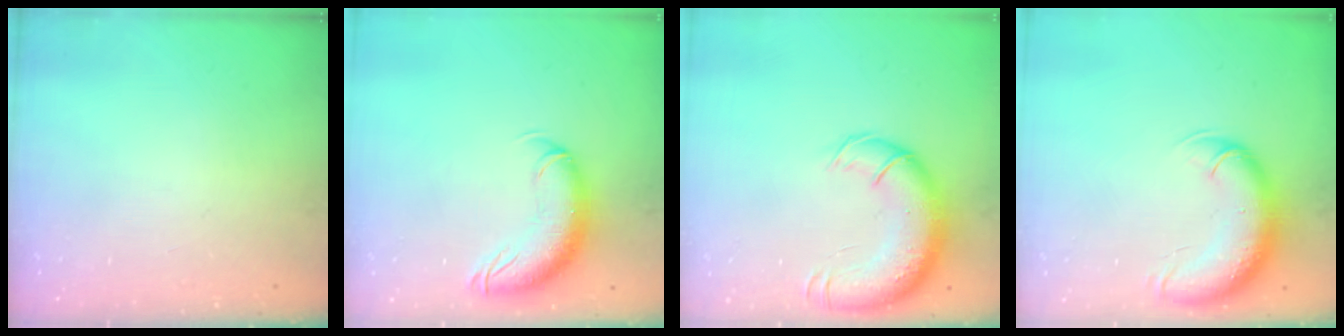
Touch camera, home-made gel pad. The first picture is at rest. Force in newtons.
{"total": 11.8, "press": 11.5, "slide": 2.9}
{"total": 16.1, "press": 15.6, "slide": 3.8}
{"total": 12.6, "press": 12.1, "slide": 3.3}